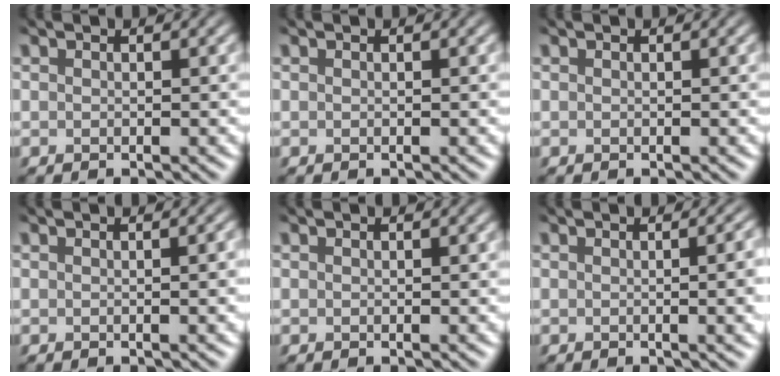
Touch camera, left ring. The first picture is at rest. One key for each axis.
{"total": 0.0}
{"total": 0.0}
{"total": 3.3, "fx": 0.5, "fy": 1.5, "fz": 3.0, "tx": -0.017, "ty": 0.013, "tz": -0.008}
{"total": 0.0}
{"total": 8.4, "fx": 1.2, "fy": 4.3, "fz": 7.2, "tx": -0.033, "ty": 0.045, "tz": -0.003}